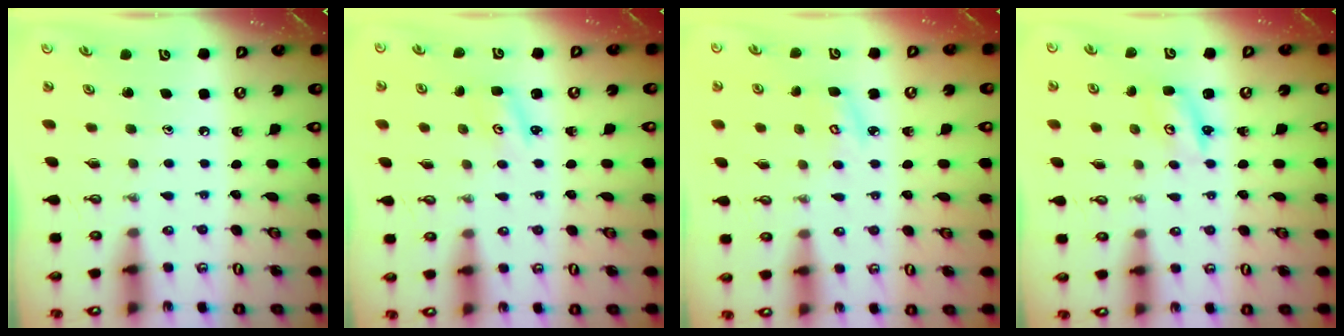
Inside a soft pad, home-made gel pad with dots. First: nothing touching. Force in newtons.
{"total": 2.2, "press": 2.2, "slide": 0.3}
{"total": 4.7, "press": 4.7, "slide": 0.4}
{"total": 2.6, "press": 2.6, "slide": 0.2}